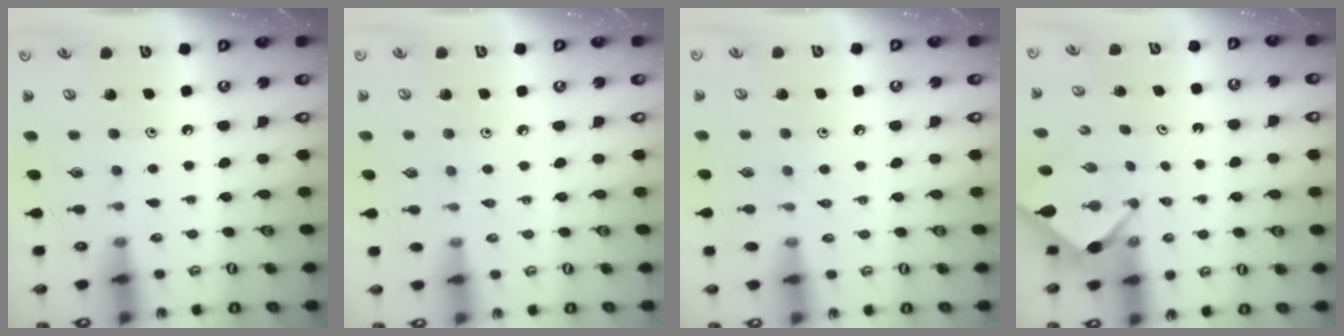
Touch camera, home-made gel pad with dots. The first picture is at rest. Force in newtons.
{"total": 3.9, "press": 3.9, "slide": 0.7}
{"total": 4.4, "press": 4.3, "slide": 0.7}
{"total": 2.7, "press": 2.6, "slide": 0.3}